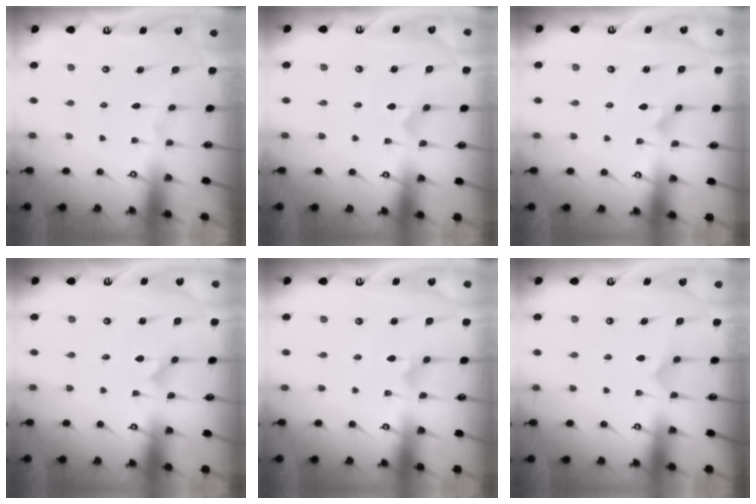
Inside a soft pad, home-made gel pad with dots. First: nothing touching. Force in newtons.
{"total": 0.8, "press": 0.8, "slide": 0.1}
{"total": 1.0, "press": 1.0, "slide": 0.0}
{"total": 1.1, "press": 1.1, "slide": 0.1}
{"total": 1.8, "press": 1.8, "slide": 0.1}
{"total": 4.7, "press": 4.7, "slide": 0.5}